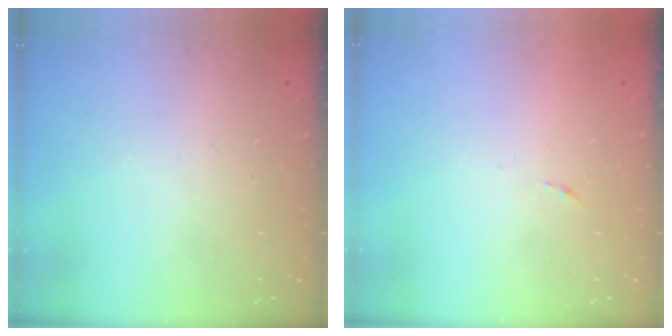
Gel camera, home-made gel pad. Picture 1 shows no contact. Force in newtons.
{"total": 2.6, "press": 2.6, "slide": 0.4}